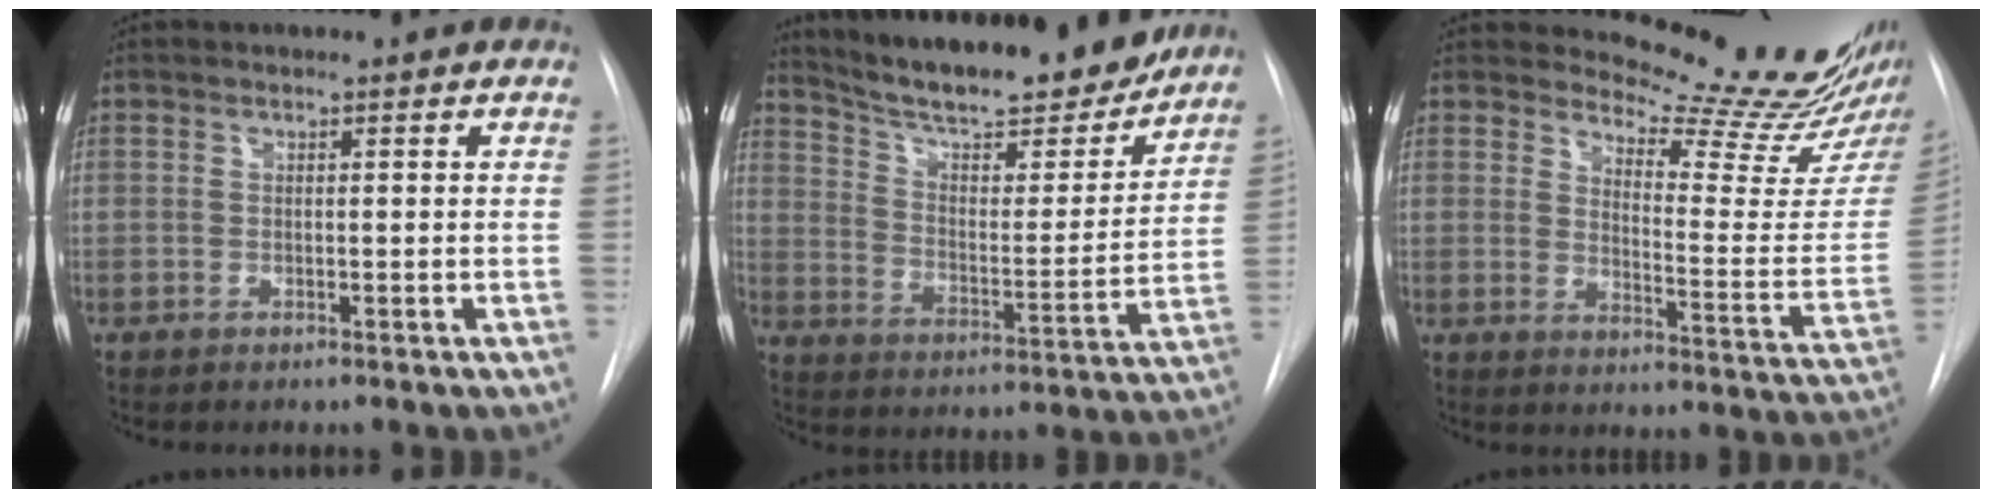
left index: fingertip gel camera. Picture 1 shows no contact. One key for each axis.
{"total": 22.4, "fx": 19.8, "fy": 4.1, "fz": 9.8, "tx": -0.158, "ty": -0.018, "tz": 0.287}
{"total": 15.8, "fx": 15.1, "fy": 0.5, "fz": 4.6, "tx": -0.063, "ty": -0.117, "tz": 0.178}